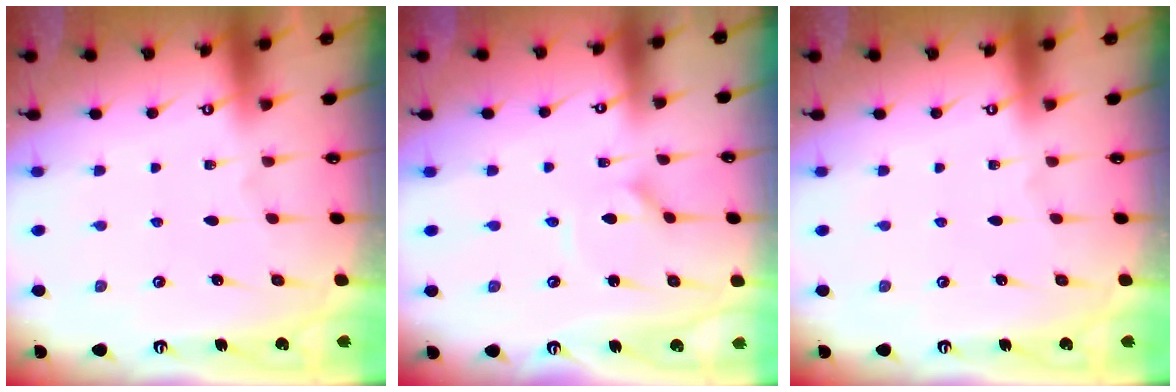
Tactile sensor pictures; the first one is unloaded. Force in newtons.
{"total": 1.2, "press": 1.2, "slide": 0.2}
{"total": 0.0}